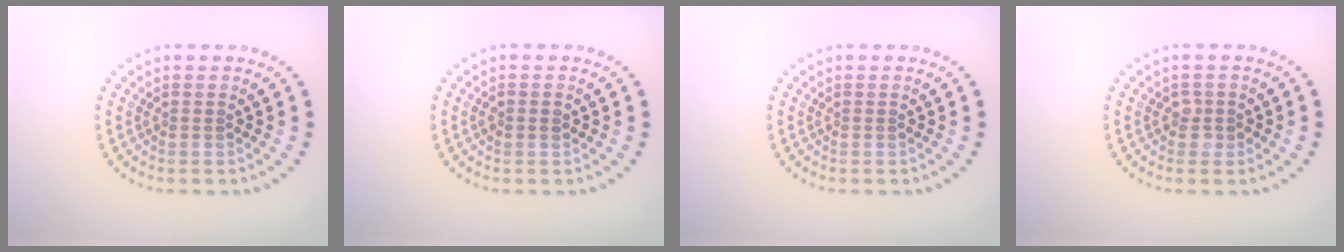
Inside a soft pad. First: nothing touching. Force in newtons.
{"total": 0.8, "press": 0.8, "slide": 0.1}
{"total": 0.0}
{"total": 1.2, "press": 1.1, "slide": 0.3}